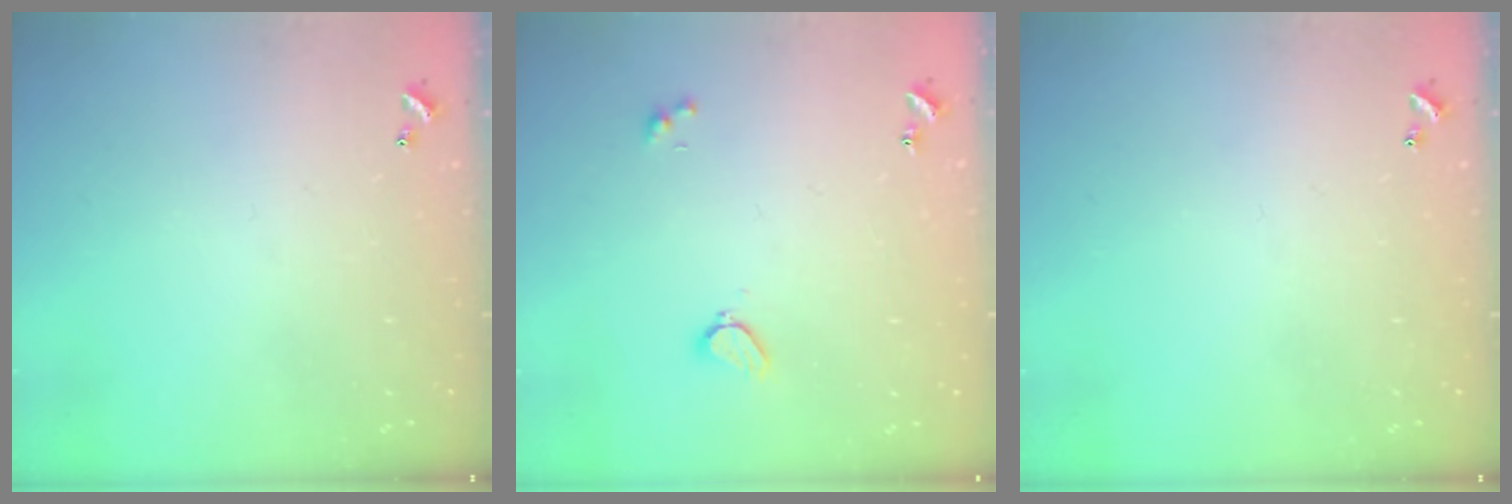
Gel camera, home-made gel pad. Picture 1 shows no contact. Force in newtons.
{"total": 2.1, "press": 2.0, "slide": 0.5}
{"total": 0.0}